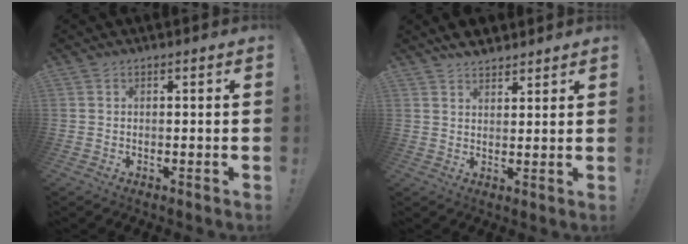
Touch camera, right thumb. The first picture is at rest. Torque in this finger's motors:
{"motor_torque": [0.38, 0.25, 0.02, 0.02, 0.00]}